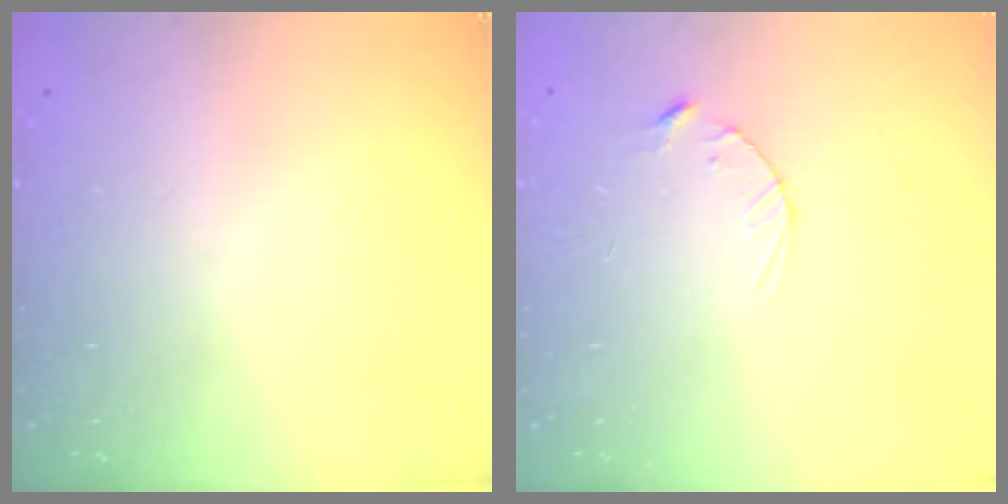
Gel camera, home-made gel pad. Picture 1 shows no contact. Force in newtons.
{"total": 2.5, "press": 2.5, "slide": 0.4}